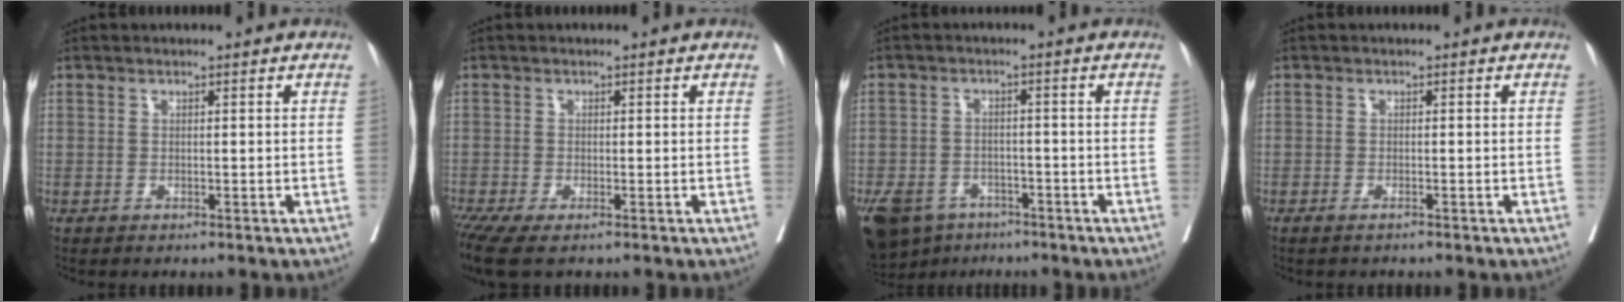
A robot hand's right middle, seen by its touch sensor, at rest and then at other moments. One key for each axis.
{"total": 4.5, "fx": -2.7, "fy": 1.0, "fz": 3.4, "tx": -0.067, "ty": -0.014, "tz": -0.054}
{"total": 12.5, "fx": -8.3, "fy": 8.1, "fz": 4.7, "tx": -0.127, "ty": -0.011, "tz": -0.118}
{"total": 0.9, "fx": -0.7, "fy": 0.0, "fz": 0.6, "tx": -0.010, "ty": -0.001, "tz": -0.010}